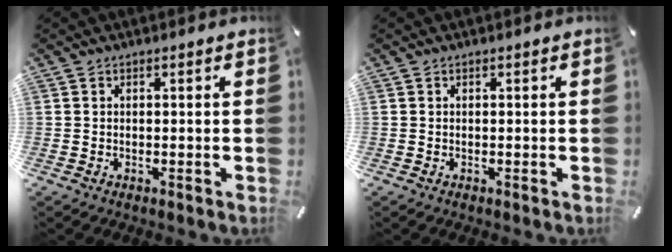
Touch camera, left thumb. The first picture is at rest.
{"total": 0.0}